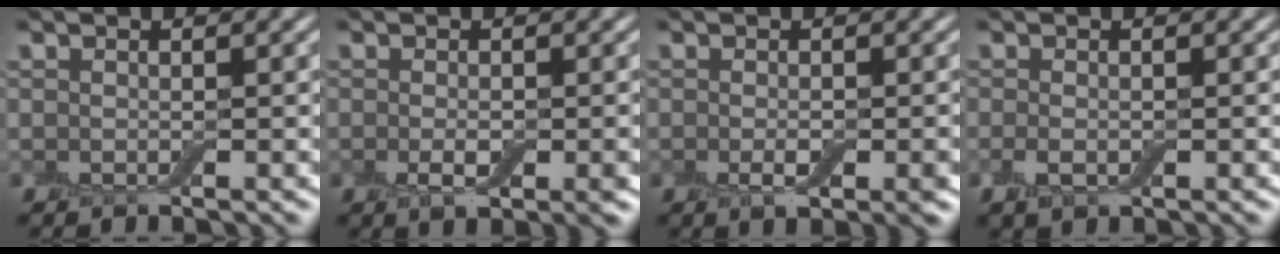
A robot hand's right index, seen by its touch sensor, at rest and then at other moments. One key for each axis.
{"total": 2.7, "fx": -0.8, "fy": 1.2, "fz": 2.3, "tx": -0.038, "ty": -0.007, "tz": -0.010}
{"total": 2.4, "fx": -0.7, "fy": 0.9, "fz": 2.0, "tx": -0.031, "ty": -0.007, "tz": -0.009}
{"total": 1.6, "fx": -0.4, "fy": 0.9, "fz": 1.2, "tx": -0.029, "ty": -0.005, "tz": -0.008}